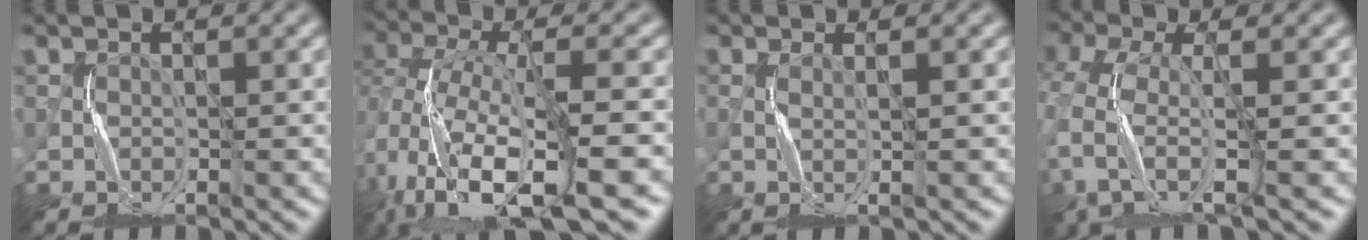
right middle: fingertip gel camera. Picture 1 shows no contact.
{"total": 12.5, "force": [-6.9, 4.1, 9.6], "torque": [-0.194, -0.010, -0.109]}
{"total": 0.7, "force": [-0.2, -0.1, 0.6], "torque": [-0.012, 0.002, -0.010]}
{"total": 6.0, "force": [-2.4, 1.9, 5.1], "torque": [-0.119, -0.012, -0.060]}